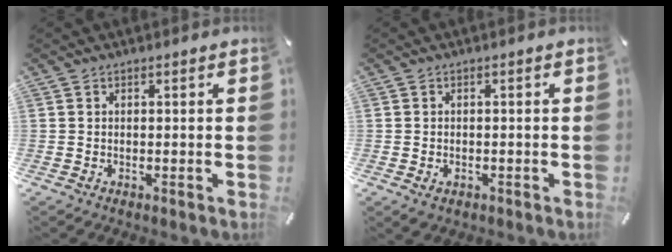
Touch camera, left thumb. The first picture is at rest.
{"total": 1.9, "force": [-0.8, 1.4, 0.9], "torque": [-0.018, 0.003, -0.016]}